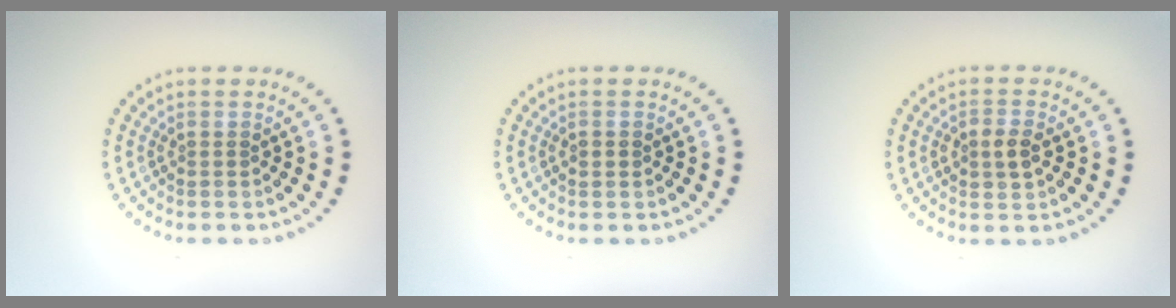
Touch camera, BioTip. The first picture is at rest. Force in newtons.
{"total": 1.0, "press": 1.0, "slide": 0.1}
{"total": 2.1, "press": 2.1, "slide": 0.2}